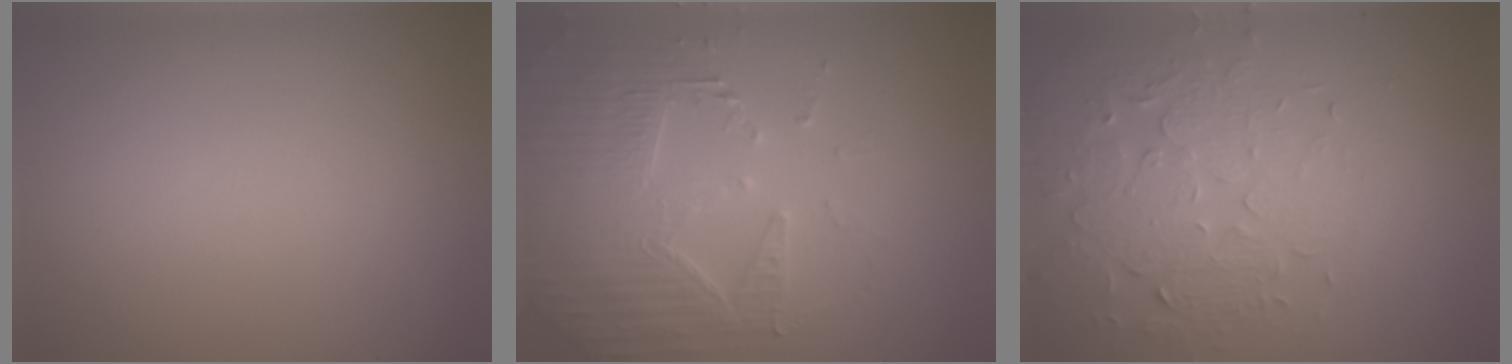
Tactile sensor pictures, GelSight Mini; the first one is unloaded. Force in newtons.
{"total": 4.5, "press": 4.4, "slide": 0.6}
{"total": 5.2, "press": 3.7, "slide": 3.7}